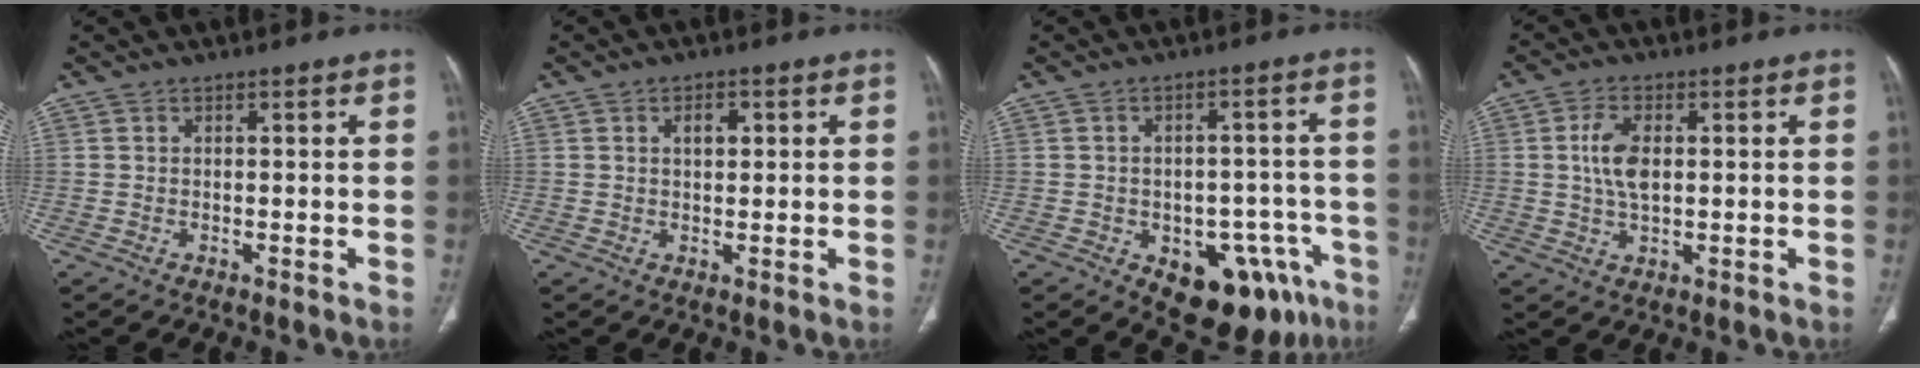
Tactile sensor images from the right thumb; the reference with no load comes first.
{"total": 2.9, "force": [0.9, 1.7, 2.2], "torque": [-0.026, -0.001, 0.013]}
{"total": 15.6, "force": [-7.3, 9.1, 10.3], "torque": [-0.088, 0.040, -0.082]}
{"total": 6.2, "force": [0.8, 3.3, 5.2], "torque": [-0.105, 0.001, 0.015]}